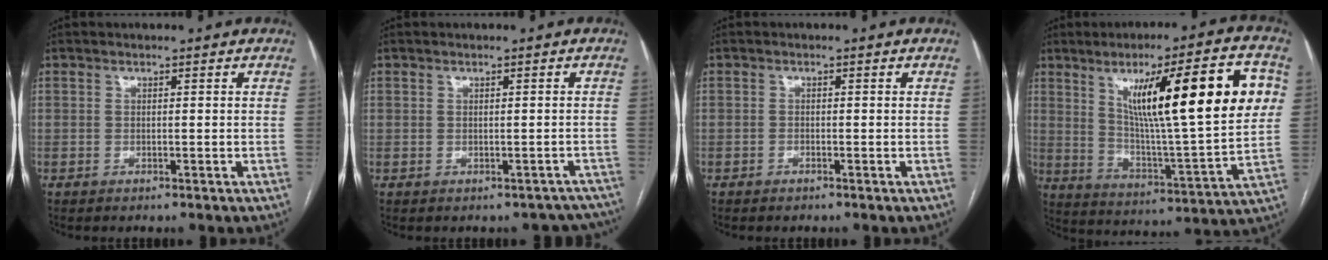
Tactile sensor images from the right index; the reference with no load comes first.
{"total": 4.7, "force": [-3.4, 3.3, 0.4], "torque": [0.018, 0.028, -0.034]}
{"total": 0.6, "force": [-0.5, 0.3, 0.2], "torque": [-0.004, 0.000, -0.008]}
{"total": 22.8, "force": [7.2, 2.6, 21.5], "torque": [-0.315, 0.010, 0.106]}